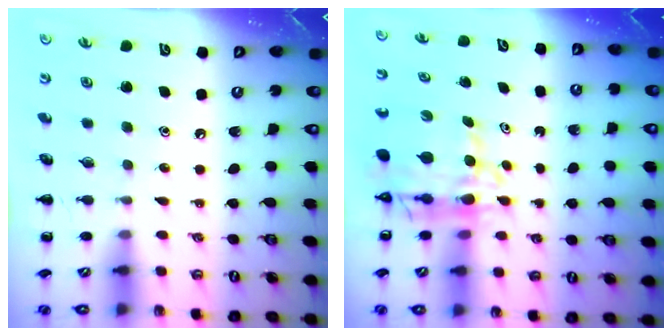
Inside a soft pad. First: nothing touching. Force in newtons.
{"total": 8.6, "press": 7.7, "slide": 3.6}